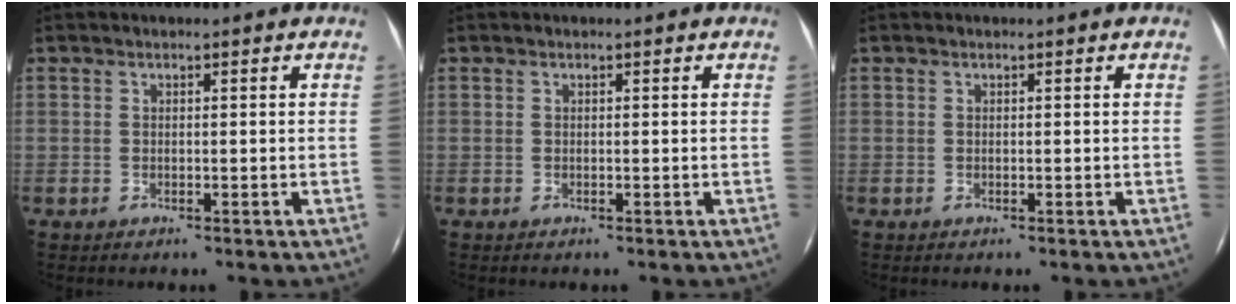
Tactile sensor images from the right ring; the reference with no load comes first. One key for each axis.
{"total": 0.0}
{"total": 0.0}